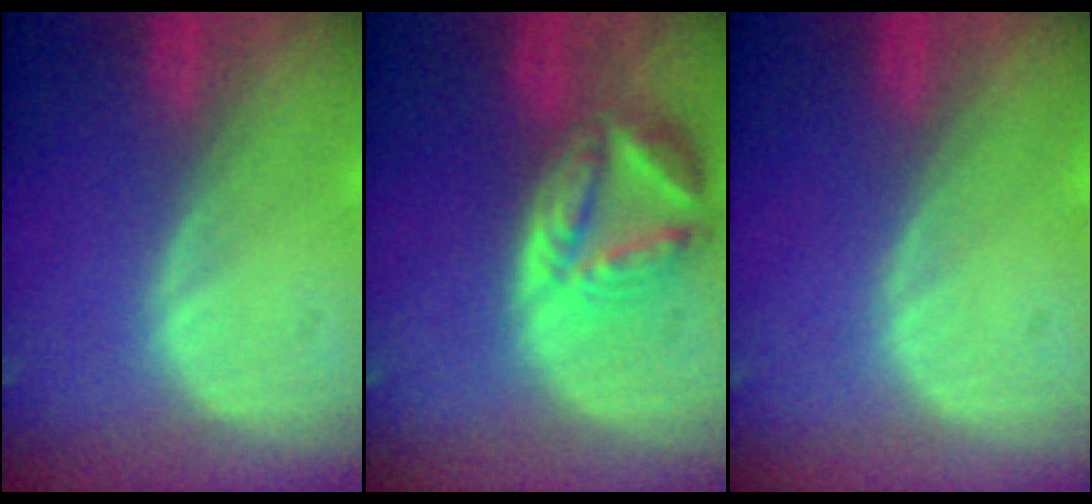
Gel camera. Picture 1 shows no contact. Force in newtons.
{"total": 8.1, "press": 7.2, "slide": 3.7}
{"total": 0.0}